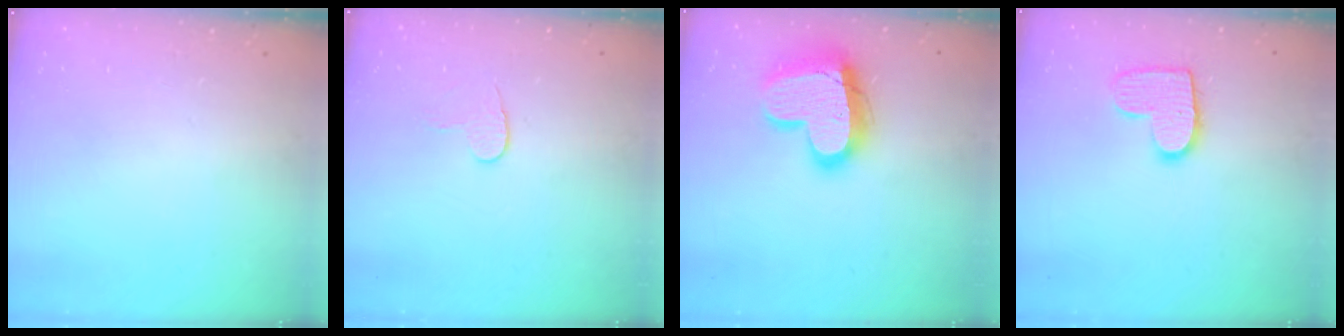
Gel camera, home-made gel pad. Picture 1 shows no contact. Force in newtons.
{"total": 3.7, "press": 3.7, "slide": 0.3}
{"total": 19.3, "press": 19.2, "slide": 2.0}
{"total": 10.8, "press": 10.8, "slide": 0.5}